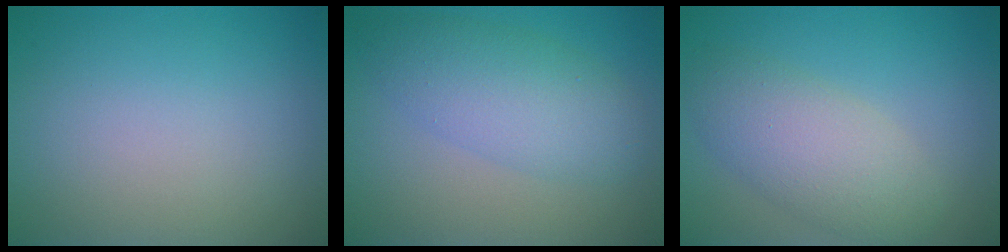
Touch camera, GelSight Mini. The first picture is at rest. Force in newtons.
{"total": 5.0, "press": 5.0, "slide": 0.2}
{"total": 4.8, "press": 4.8, "slide": 0.1}